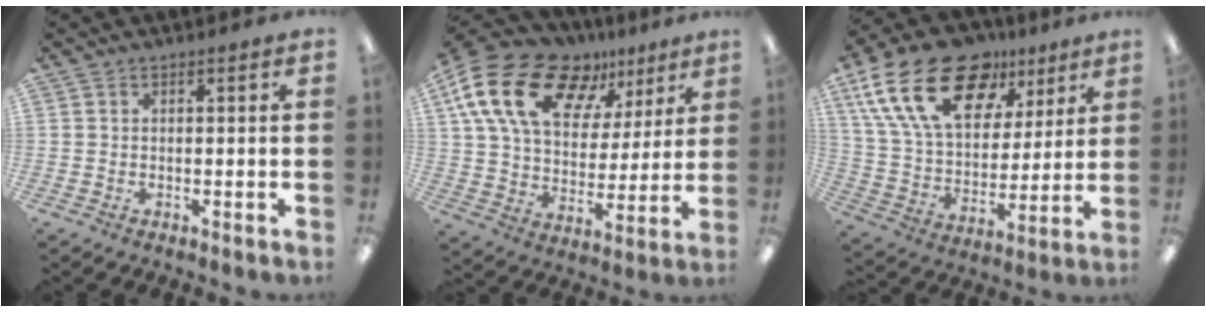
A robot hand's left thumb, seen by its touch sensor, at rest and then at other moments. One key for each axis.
{"total": 21.3, "fx": 11.7, "fy": 12.5, "fz": 12.7, "tx": -0.243, "ty": -0.049, "tz": 0.214}
{"total": 24.0, "fx": 13.1, "fy": 13.7, "fz": 14.8, "tx": -0.279, "ty": -0.057, "tz": 0.233}